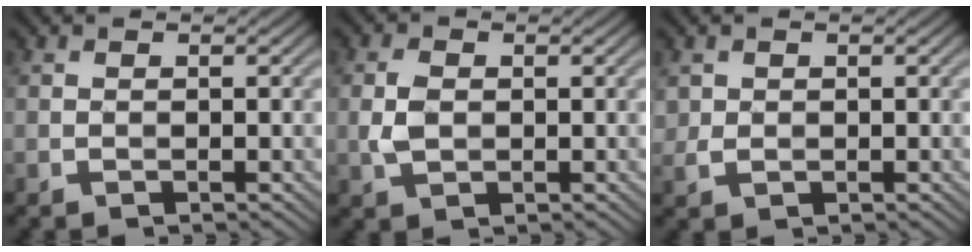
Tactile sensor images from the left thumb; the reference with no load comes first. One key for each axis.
{"total": 2.7, "fx": 0.0, "fy": 1.9, "fz": 2.0, "tx": -0.052, "ty": 0.002, "tz": -0.001}
{"total": 1.4, "fx": 0.4, "fy": 1.3, "fz": 0.4, "tx": -0.014, "ty": -0.003, "tz": 0.010}